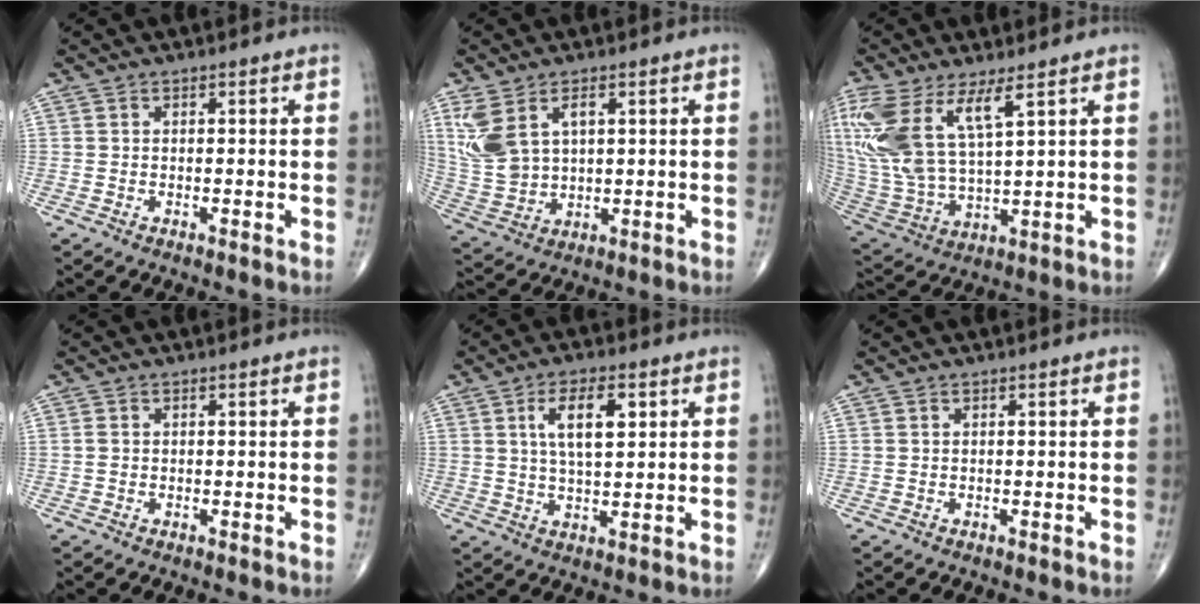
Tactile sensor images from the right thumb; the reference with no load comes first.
{"total": 9.7, "force": [3.4, 6.3, 6.6], "torque": [-0.136, -0.002, 0.083]}
{"total": 17.1, "force": [7.8, 6.1, 13.9], "torque": [-0.319, -0.031, 0.170]}
{"total": 0.8, "force": [0.0, 0.7, 0.5], "torque": [-0.010, 0.000, 0.001]}
{"total": 8.2, "force": [2.7, 3.4, 7.0], "torque": [-0.116, -0.005, 0.049]}
{"total": 0.0}